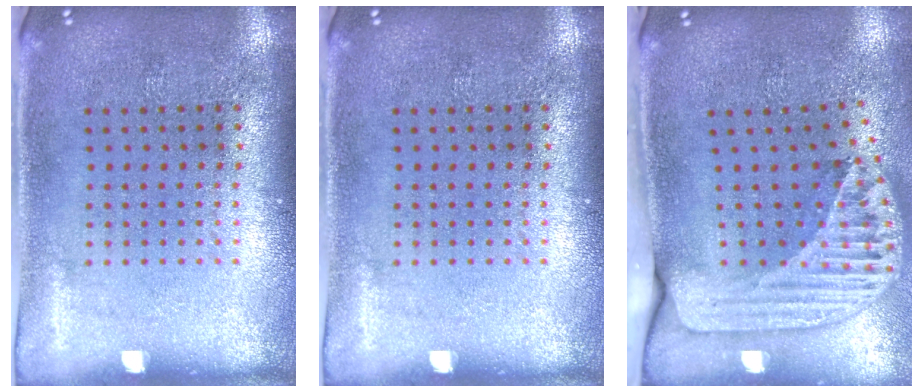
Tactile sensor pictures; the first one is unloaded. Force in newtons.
{"total": 0.0}
{"total": 2.6, "press": 1.8, "slide": 1.9}